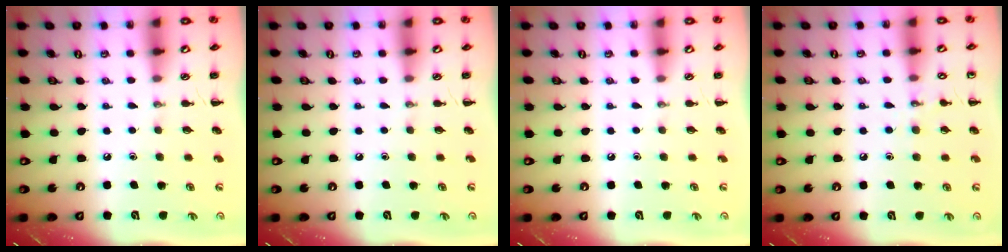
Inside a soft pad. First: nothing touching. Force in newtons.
{"total": 0.0}
{"total": 0.0}
{"total": 6.4, "press": 6.2, "slide": 1.6}